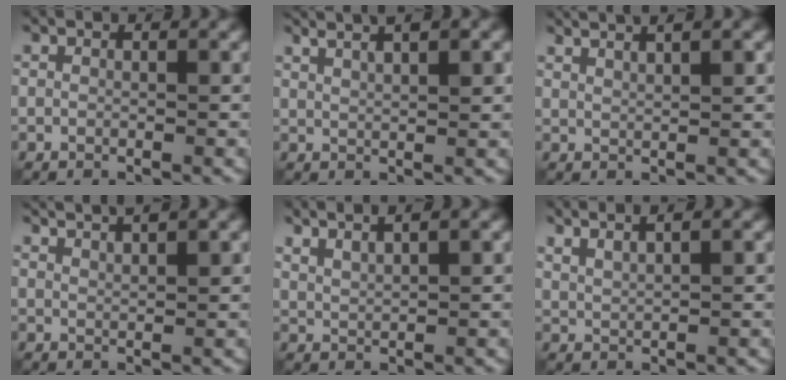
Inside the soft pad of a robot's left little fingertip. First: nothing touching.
{"total": 5.4, "force": [3.3, 1.6, 4.0], "torque": [-0.047, 0.022, 0.034]}
{"total": 4.3, "force": [3.0, 1.1, 2.8], "torque": [-0.022, 0.014, 0.026]}
{"total": 3.7, "force": [2.8, 0.7, 2.4], "torque": [-0.019, 0.007, 0.031]}
{"total": 3.9, "force": [3.0, 1.0, 2.4], "torque": [-0.025, 0.013, 0.036]}
{"total": 3.6, "force": [2.6, 1.0, 2.2], "torque": [-0.024, 0.014, 0.031]}